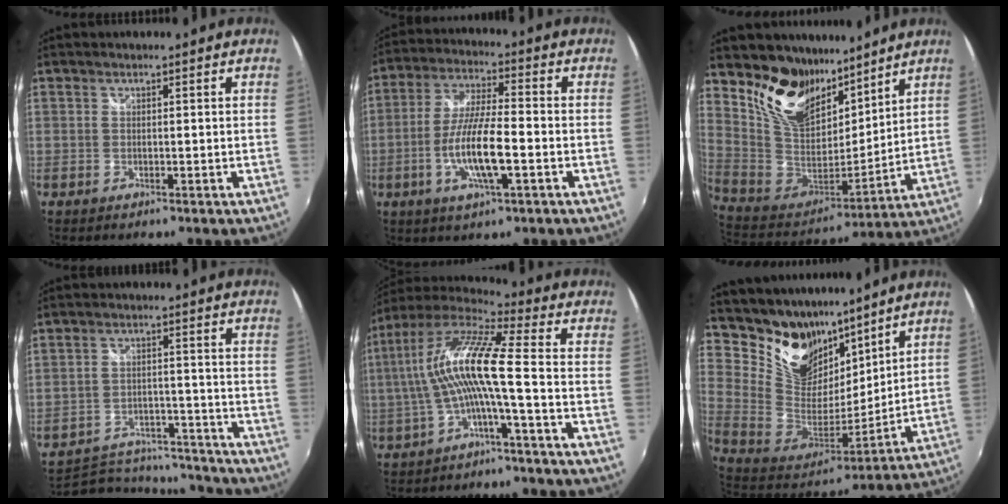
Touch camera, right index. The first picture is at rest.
{"total": 11.5, "force": [-3.6, 2.1, 10.7], "torque": [-0.215, -0.006, -0.067]}
{"total": 18.4, "force": [13.1, 10.1, 8.0], "torque": [-0.182, 0.007, 0.257]}
{"total": 16.0, "force": [-14.4, 5.8, 3.5], "torque": [-0.086, 0.028, -0.188]}
{"total": 12.3, "force": [-1.7, 0.3, 12.2], "torque": [-0.232, 0.010, -0.032]}
{"total": 20.3, "force": [15.1, 11.0, 7.9], "torque": [-0.201, 0.001, 0.290]}